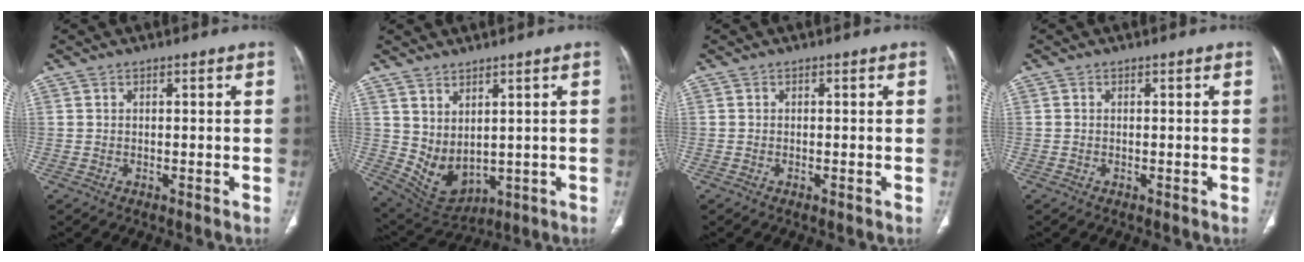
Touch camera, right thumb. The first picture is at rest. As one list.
[{"total": 7.4, "force": [2.0, 4.5, 5.5], "torque": [-0.085, -0.022, 0.069]}, {"total": 0.6, "force": [-0.4, 0.1, 0.5], "torque": [-0.011, -0.001, -0.006]}, {"total": 0.0}]